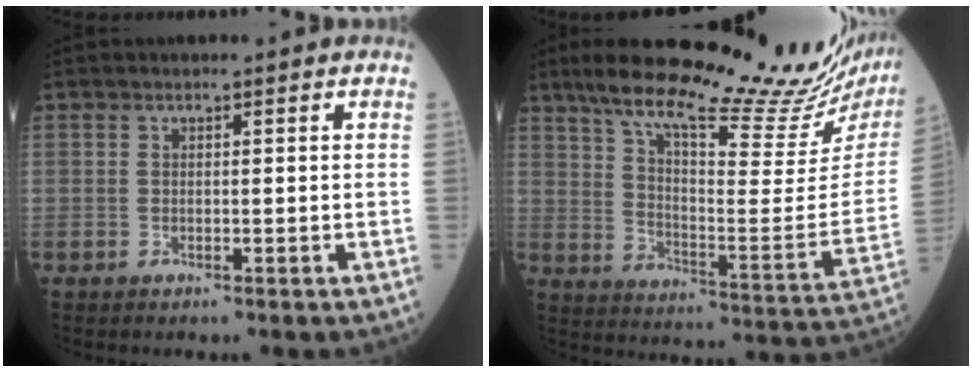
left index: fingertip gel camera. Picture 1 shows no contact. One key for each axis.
{"total": 29.6, "fx": 24.9, "fy": 3.5, "fz": 15.6, "tx": -0.249, "ty": -0.058, "tz": 0.333}